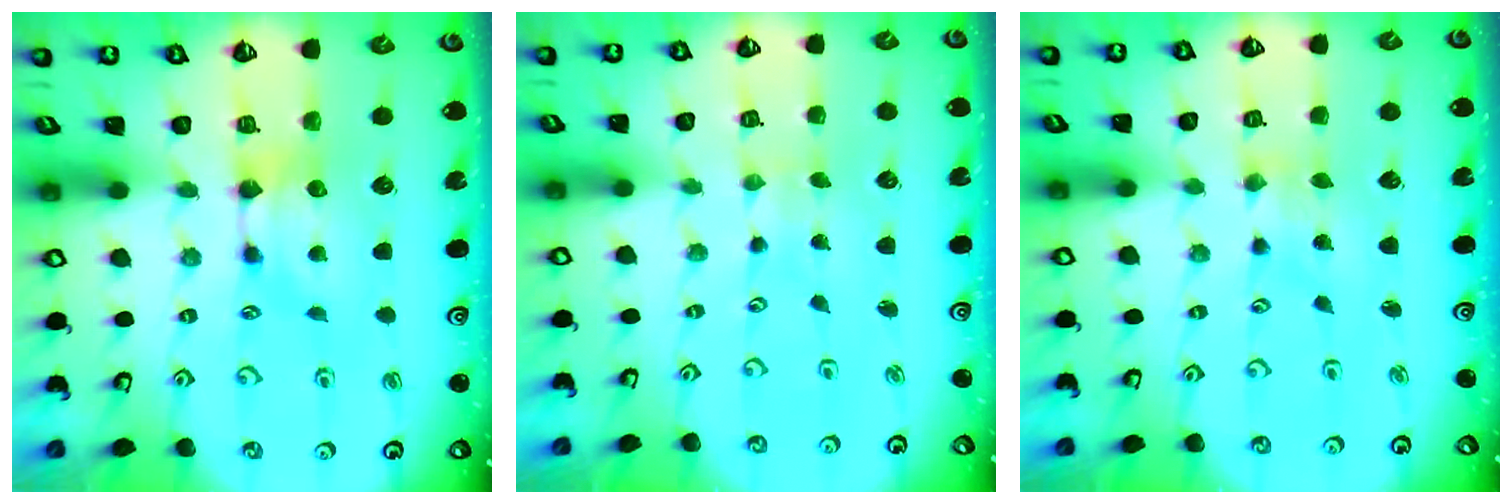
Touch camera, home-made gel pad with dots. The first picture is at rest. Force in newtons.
{"total": 5.0, "press": 5.0, "slide": 0.3}
{"total": 3.5, "press": 3.4, "slide": 0.9}